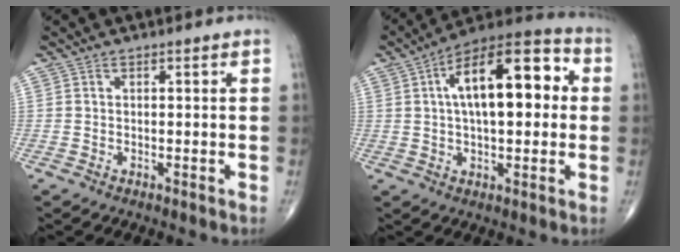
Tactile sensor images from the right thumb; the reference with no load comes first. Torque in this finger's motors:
{"motor_torque": [-0.34, 1.22, 1.06, 0.25, 0.30]}